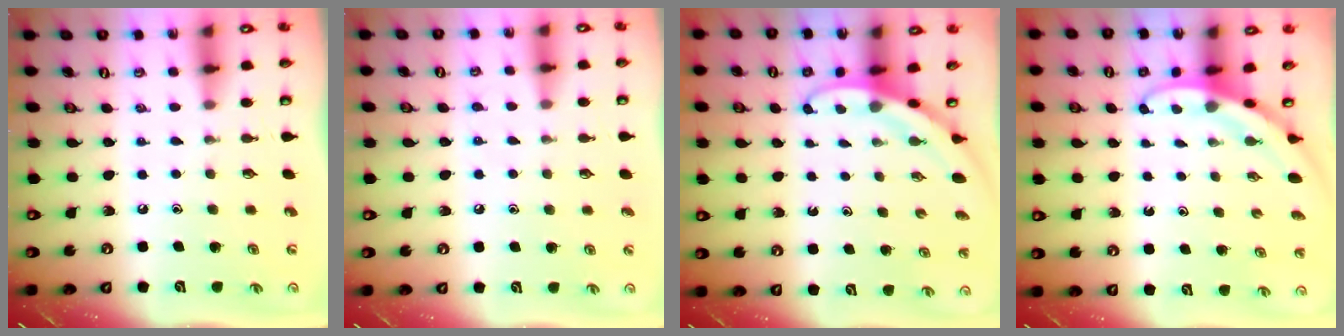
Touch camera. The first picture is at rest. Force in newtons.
{"total": 4.6, "press": 4.5, "slide": 0.6}
{"total": 3.0, "press": 3.0, "slide": 0.1}
{"total": 3.0, "press": 3.0, "slide": 0.1}